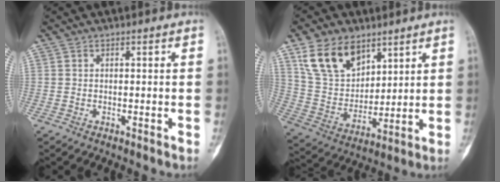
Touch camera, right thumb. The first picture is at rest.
{"total": 14.3, "force": [8.5, 9.0, 7.2], "torque": [-0.107, -0.036, 0.174]}